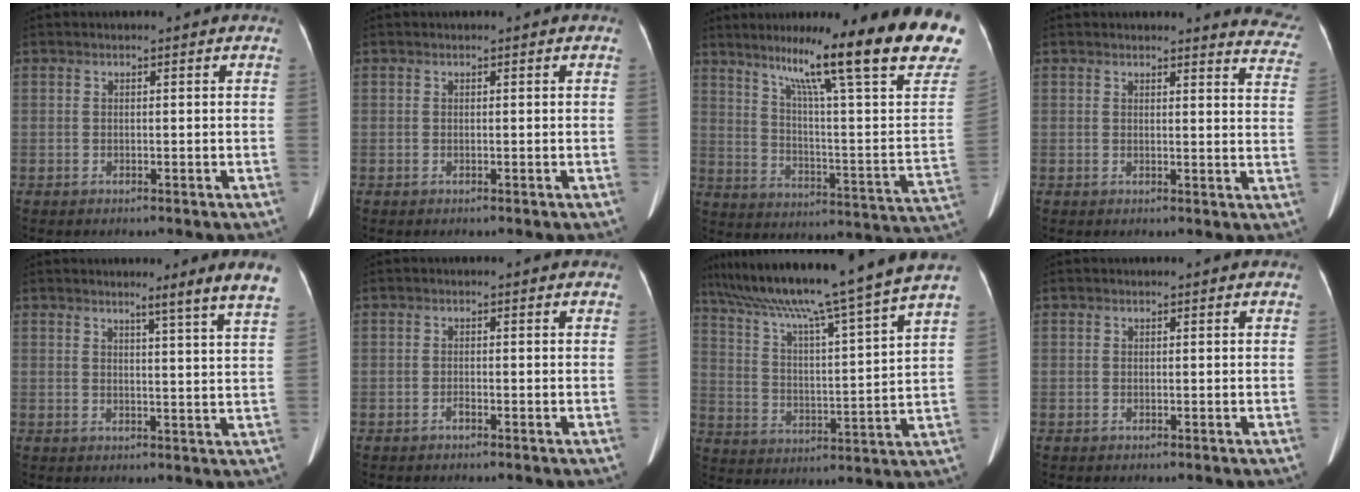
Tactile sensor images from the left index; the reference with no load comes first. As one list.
[{"total": 0.0}, {"total": 26.3, "force": [17.8, 0.4, 19.4], "torque": [-0.245, -0.039, 0.243]}, {"total": 8.7, "force": [8.6, 1.0, 0.6], "torque": [0.031, -0.071, 0.053]}, {"total": 6.3, "force": [4.9, -1.6, 3.7], "torque": [-0.049, -0.017, 0.051]}, {"total": 0.6, "force": [-0.5, 0.2, 0.3], "torque": [-0.006, 0.000, -0.009]}, {"total": 21.1, "force": [17.7, -2.5, 11.2], "torque": [-0.193, -0.016, 0.268]}, {"total": 0.0}]